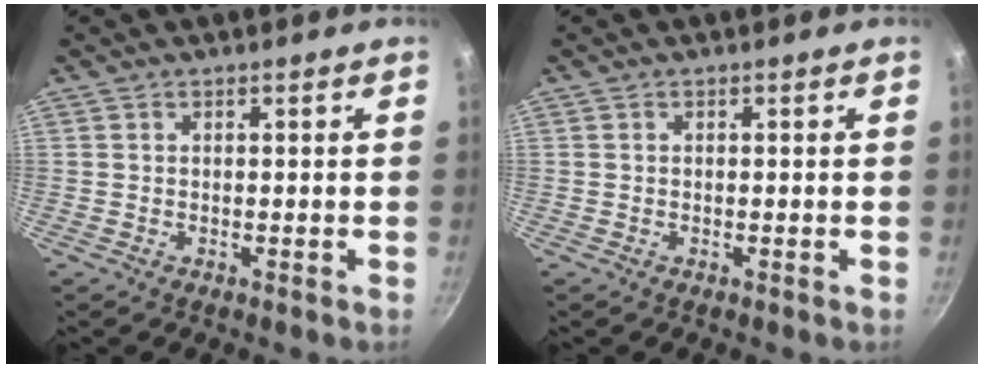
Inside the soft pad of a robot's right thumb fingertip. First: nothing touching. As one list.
[{"total": 0.0}]